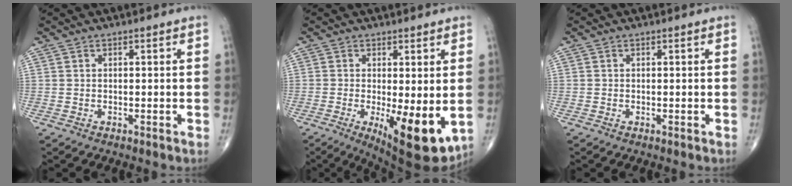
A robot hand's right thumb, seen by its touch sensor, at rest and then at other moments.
{"total": 11.9, "force": [-2.4, 4.1, 11.0], "torque": [-0.158, -0.027, -0.024]}
{"total": 0.0}